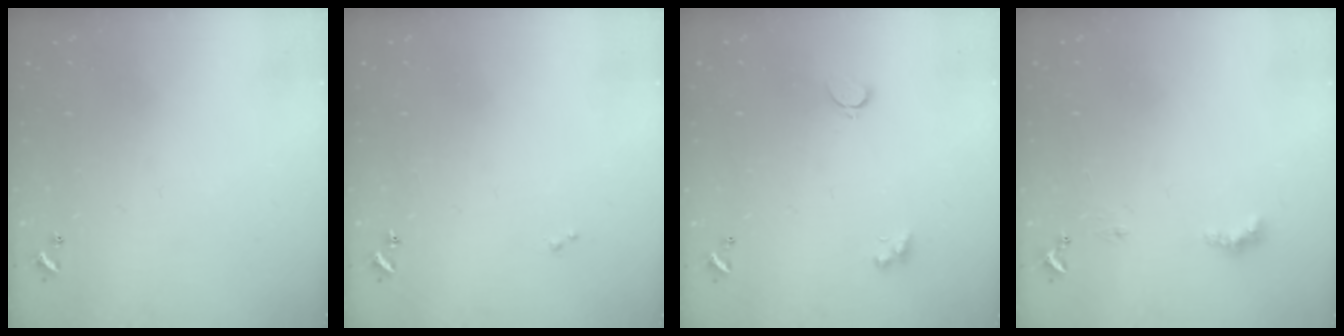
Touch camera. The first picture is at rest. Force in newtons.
{"total": 0.7, "press": 0.6, "slide": 0.3}
{"total": 2.3, "press": 2.3, "slide": 0.6}
{"total": 2.0, "press": 1.9, "slide": 0.4}